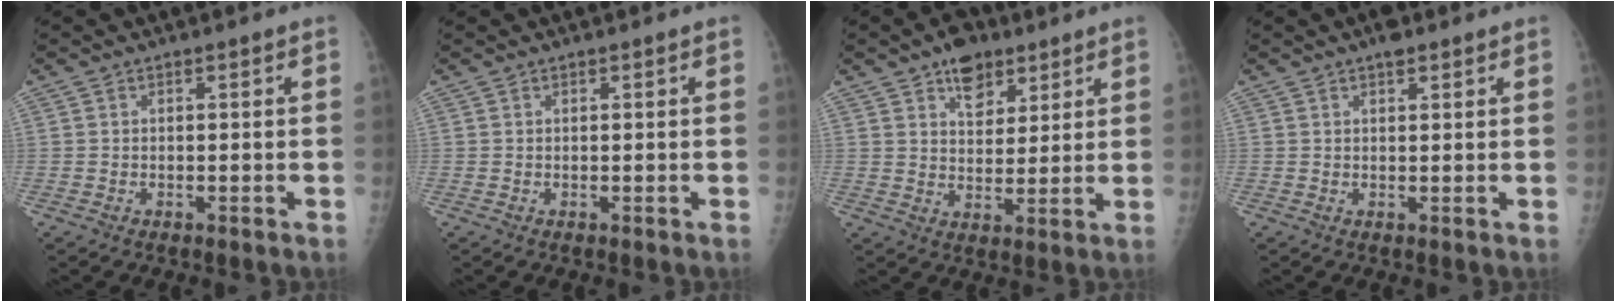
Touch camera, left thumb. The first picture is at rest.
{"total": 0.0}
{"total": 8.3, "force": [5.2, 4.9, 4.2], "torque": [-0.033, -0.026, 0.081]}
{"total": 2.3, "force": [1.6, 0.9, 1.4], "torque": [-0.009, -0.005, 0.020]}